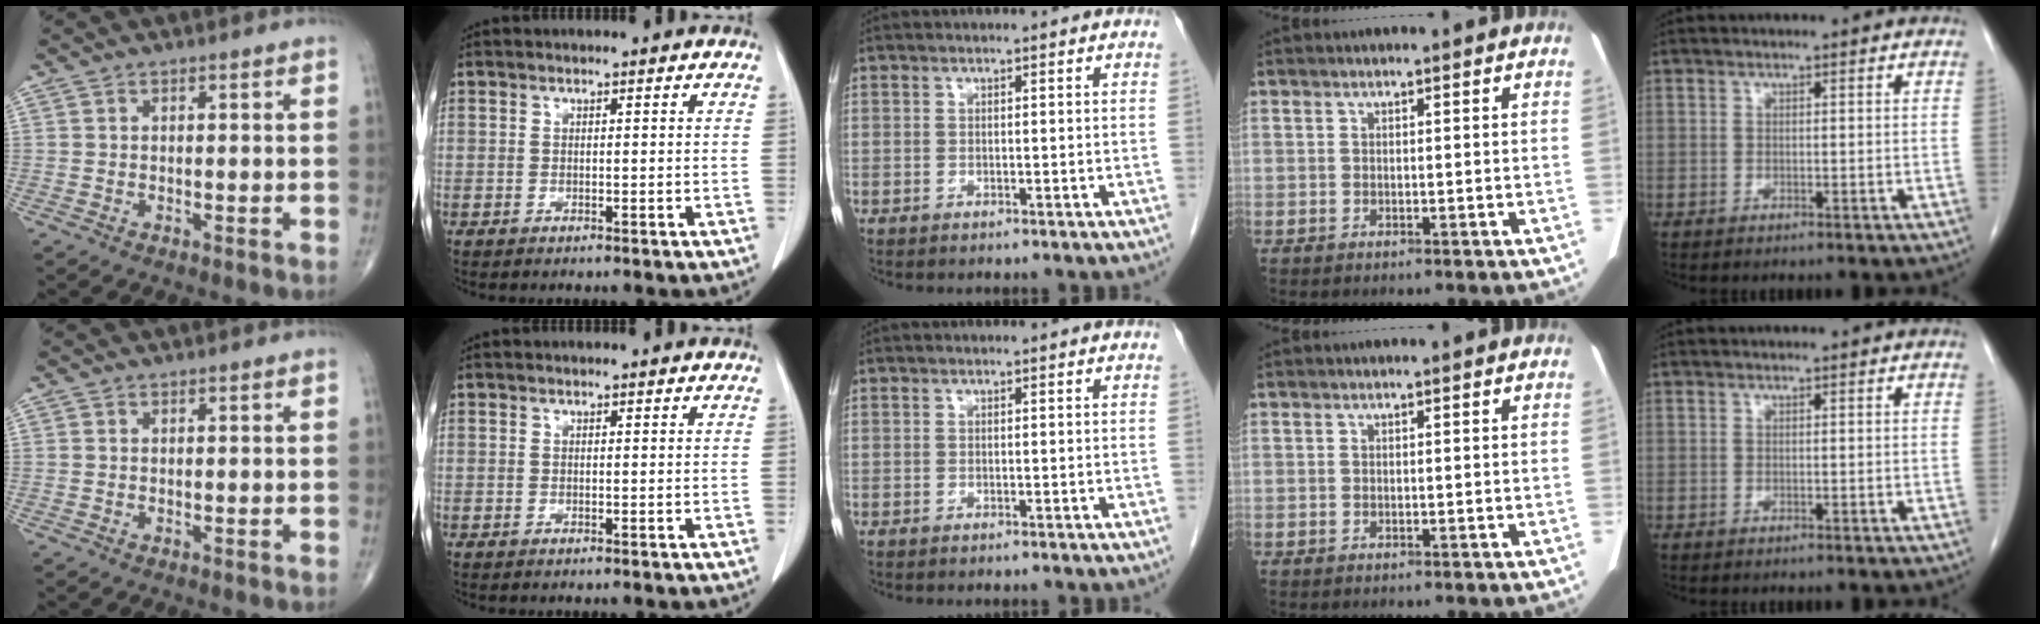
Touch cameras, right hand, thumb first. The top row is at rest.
{}